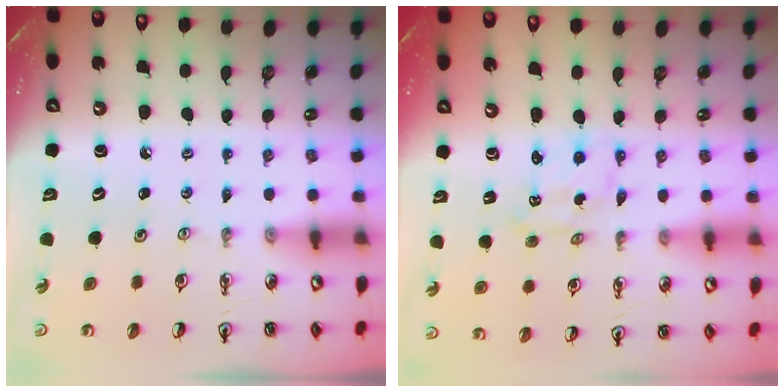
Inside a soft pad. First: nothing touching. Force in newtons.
{"total": 1.7, "press": 1.4, "slide": 0.9}